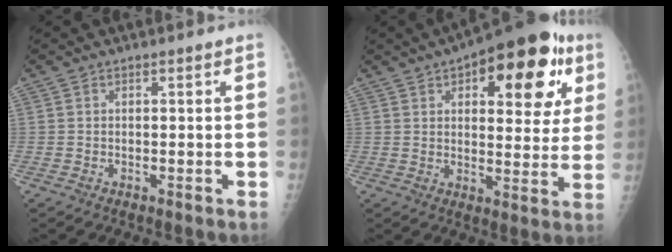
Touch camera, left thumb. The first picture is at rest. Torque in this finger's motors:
{"motor_torque": [0.20, 0.55, 0.16, -0.11, 0.23]}